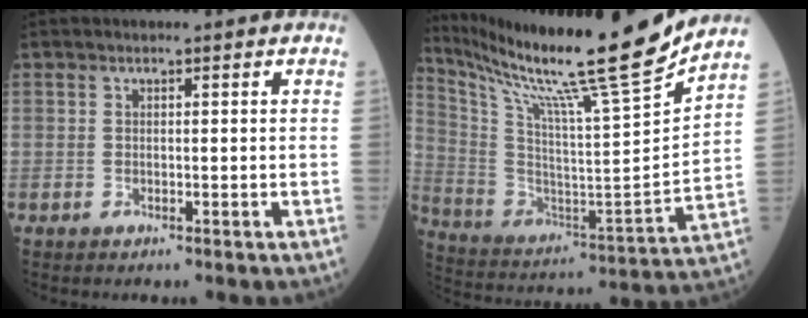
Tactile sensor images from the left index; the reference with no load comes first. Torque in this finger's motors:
{"motor_torque": [0.87, -1.27, 0.20, 0.07]}